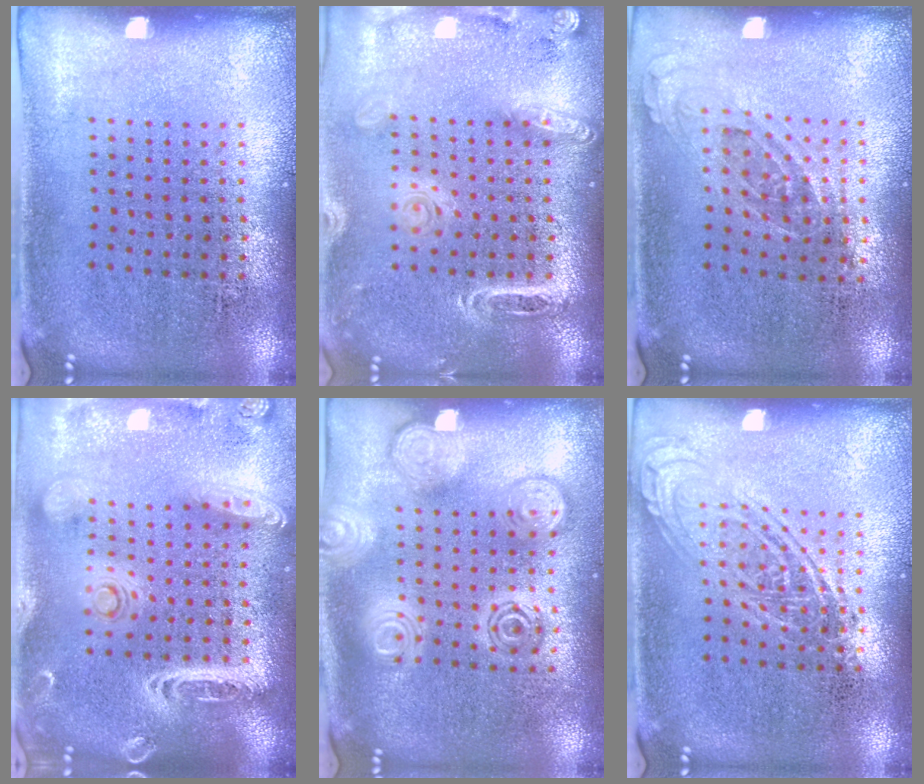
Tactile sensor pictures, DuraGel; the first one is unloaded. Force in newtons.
{"total": 2.0, "press": 1.8, "slide": 0.8}
{"total": 0.8, "press": 0.7, "slide": 0.4}
{"total": 3.0, "press": 2.5, "slide": 1.6}
{"total": 3.0, "press": 3.0, "slide": 0.4}
{"total": 2.4, "press": 2.3, "slide": 0.3}